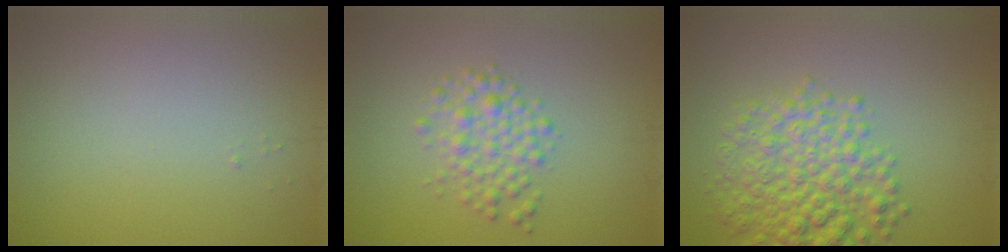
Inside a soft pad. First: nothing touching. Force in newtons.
{"total": 2.9, "press": 2.9, "slide": 0.0}
{"total": 6.9, "press": 6.9, "slide": 0.3}